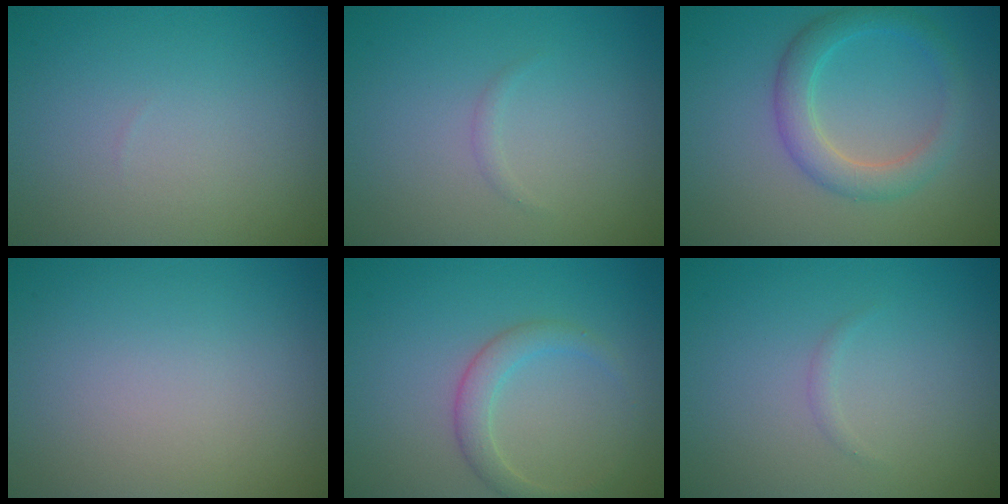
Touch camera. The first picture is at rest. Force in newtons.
{"total": 0.6, "press": 0.6, "slide": 0.1}
{"total": 3.4, "press": 3.4, "slide": 0.2}
{"total": 0.0}
{"total": 2.3, "press": 2.3, "slide": 0.1}
{"total": 0.6, "press": 0.6, "slide": 0.1}